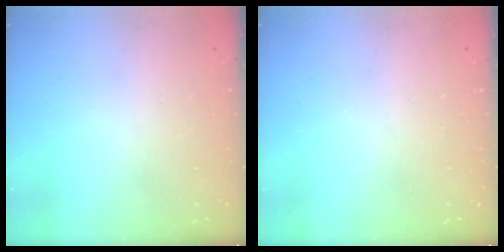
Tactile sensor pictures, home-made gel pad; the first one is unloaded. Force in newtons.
{"total": 0.0}